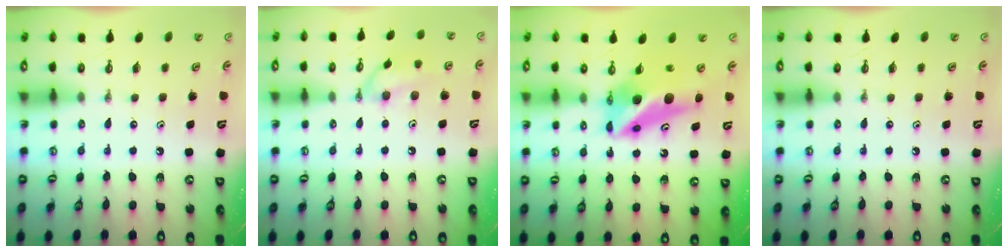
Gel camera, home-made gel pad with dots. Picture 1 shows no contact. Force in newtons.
{"total": 10.3, "press": 10.2, "slide": 1.5}
{"total": 12.2, "press": 12.1, "slide": 1.1}
{"total": 0.0}